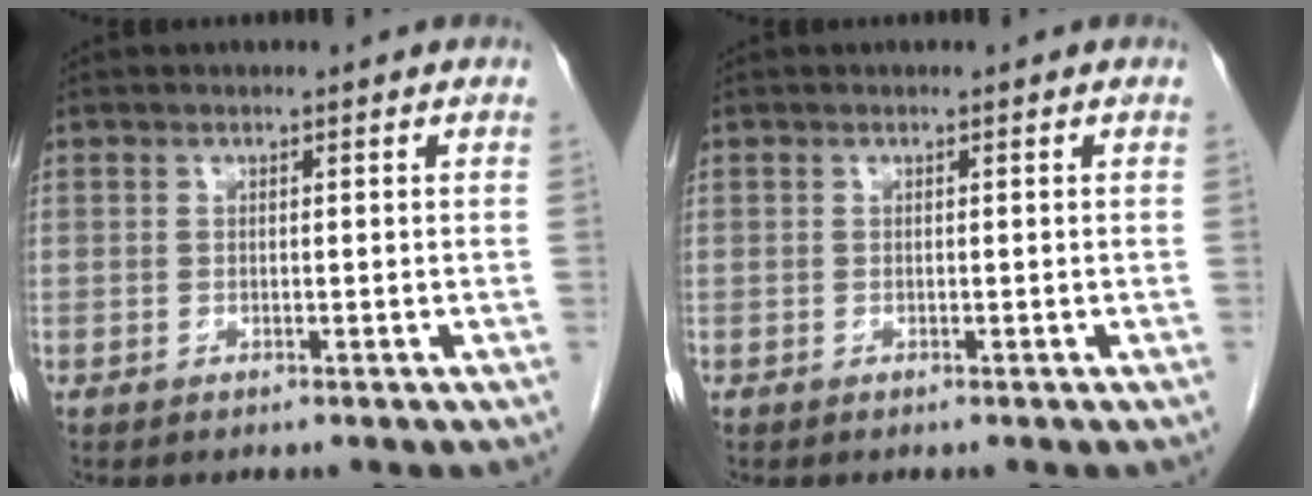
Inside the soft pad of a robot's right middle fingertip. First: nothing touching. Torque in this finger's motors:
{"motor_torque": [0.21, -0.20, 0.01, -0.02]}